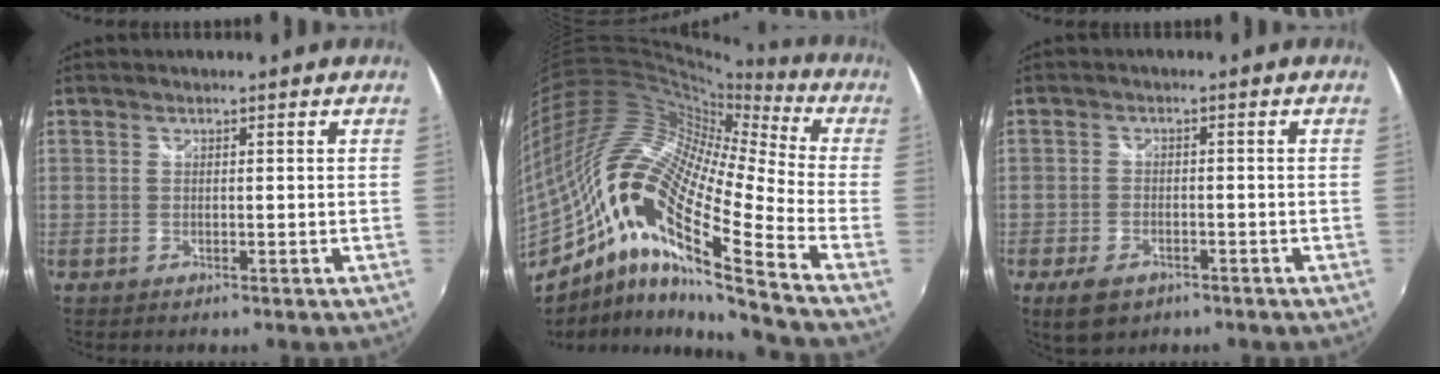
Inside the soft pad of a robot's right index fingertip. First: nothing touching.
{"total": 22.3, "force": [-8.9, 4.4, 19.9], "torque": [-0.330, -0.039, -0.188]}
{"total": 6.1, "force": [-3.8, 3.5, 3.2], "torque": [-0.085, -0.012, -0.063]}